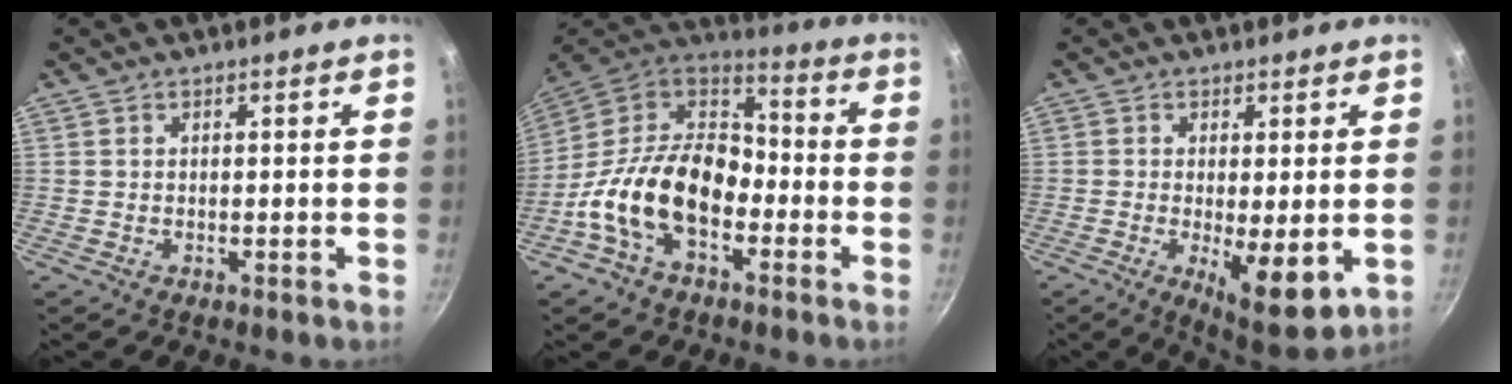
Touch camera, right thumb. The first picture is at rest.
{"total": 19.7, "force": [-6.1, 12.4, 14.1], "torque": [-0.219, 0.058, -0.132]}
{"total": 9.3, "force": [-1.6, 2.9, 8.7], "torque": [-0.126, -0.015, -0.011]}